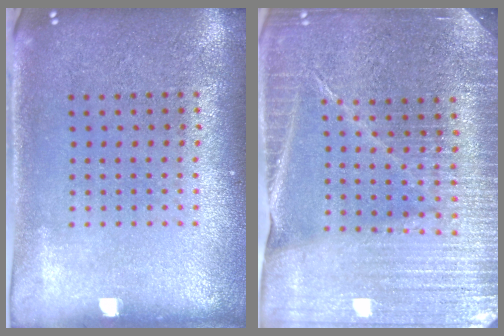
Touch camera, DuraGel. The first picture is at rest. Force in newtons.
{"total": 4.3, "press": 4.1, "slide": 1.5}